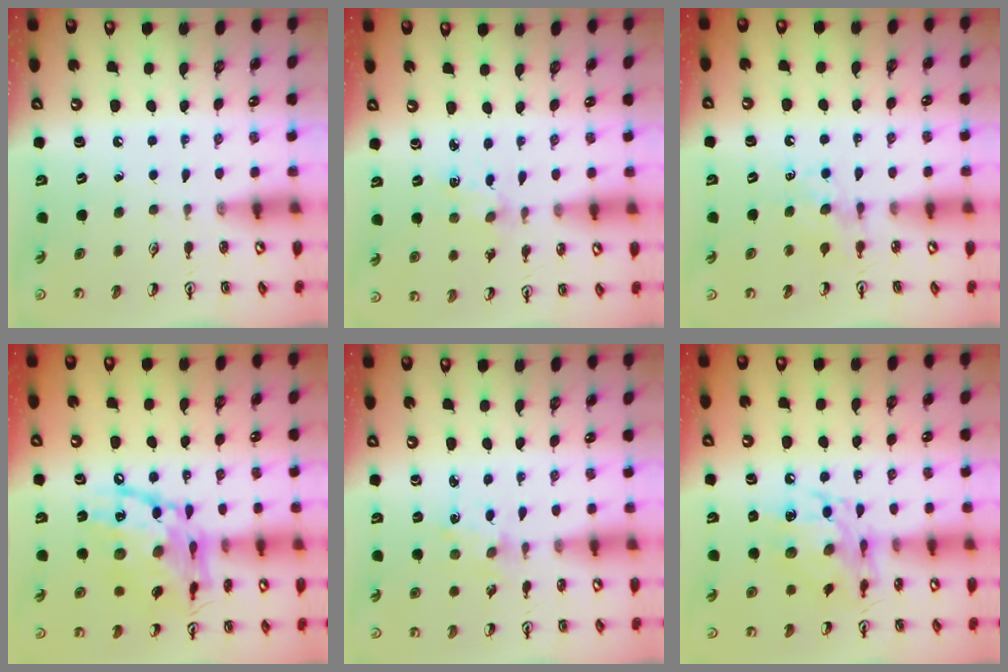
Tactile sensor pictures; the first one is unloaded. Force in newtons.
{"total": 2.4, "press": 2.4, "slide": 0.3}
{"total": 5.4, "press": 5.3, "slide": 0.6}
{"total": 19.7, "press": 19.6, "slide": 1.6}
{"total": 1.3, "press": 1.3, "slide": 0.2}
{"total": 12.9, "press": 12.9, "slide": 0.9}